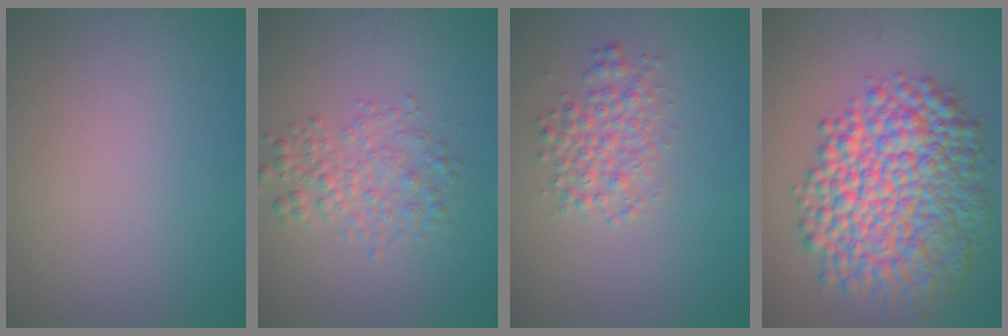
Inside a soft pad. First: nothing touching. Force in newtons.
{"total": 2.8, "press": 2.8, "slide": 0.0}
{"total": 2.8, "press": 2.8, "slide": 0.1}
{"total": 11.6, "press": 11.5, "slide": 0.3}